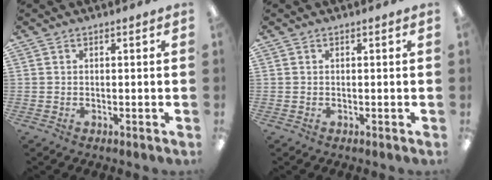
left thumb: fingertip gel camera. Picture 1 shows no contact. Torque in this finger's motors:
{"motor_torque": [0.00, 0.00, 0.00, 0.00, 0.00]}